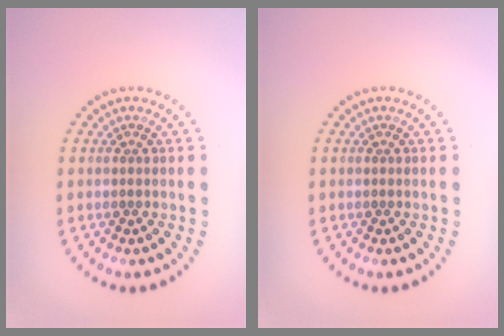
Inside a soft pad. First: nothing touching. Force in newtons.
{"total": 0.0}